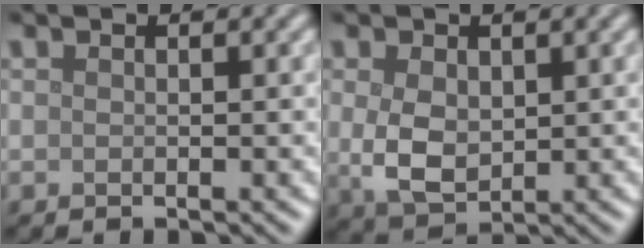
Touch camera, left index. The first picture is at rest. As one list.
[{"total": 4.0, "force": [0.2, 2.6, 3.0], "torque": [-0.069, -0.003, 0.011]}]